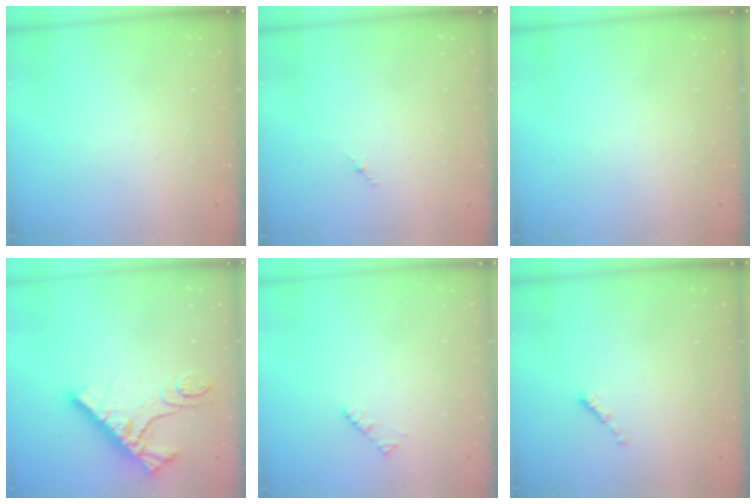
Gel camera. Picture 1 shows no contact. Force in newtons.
{"total": 1.2, "press": 1.1, "slide": 0.6}
{"total": 0.0}
{"total": 13.6, "press": 13.5, "slide": 1.5}
{"total": 1.9, "press": 1.9, "slide": 0.3}
{"total": 0.0}